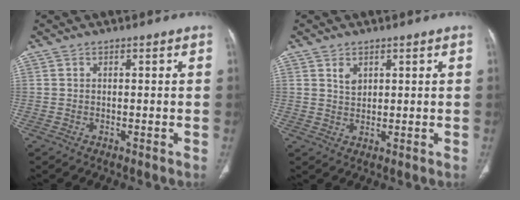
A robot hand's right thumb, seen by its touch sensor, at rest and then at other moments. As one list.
[{"total": 2.5, "force": [1.3, 1.6, 1.3], "torque": [-0.015, -0.010, 0.029]}]